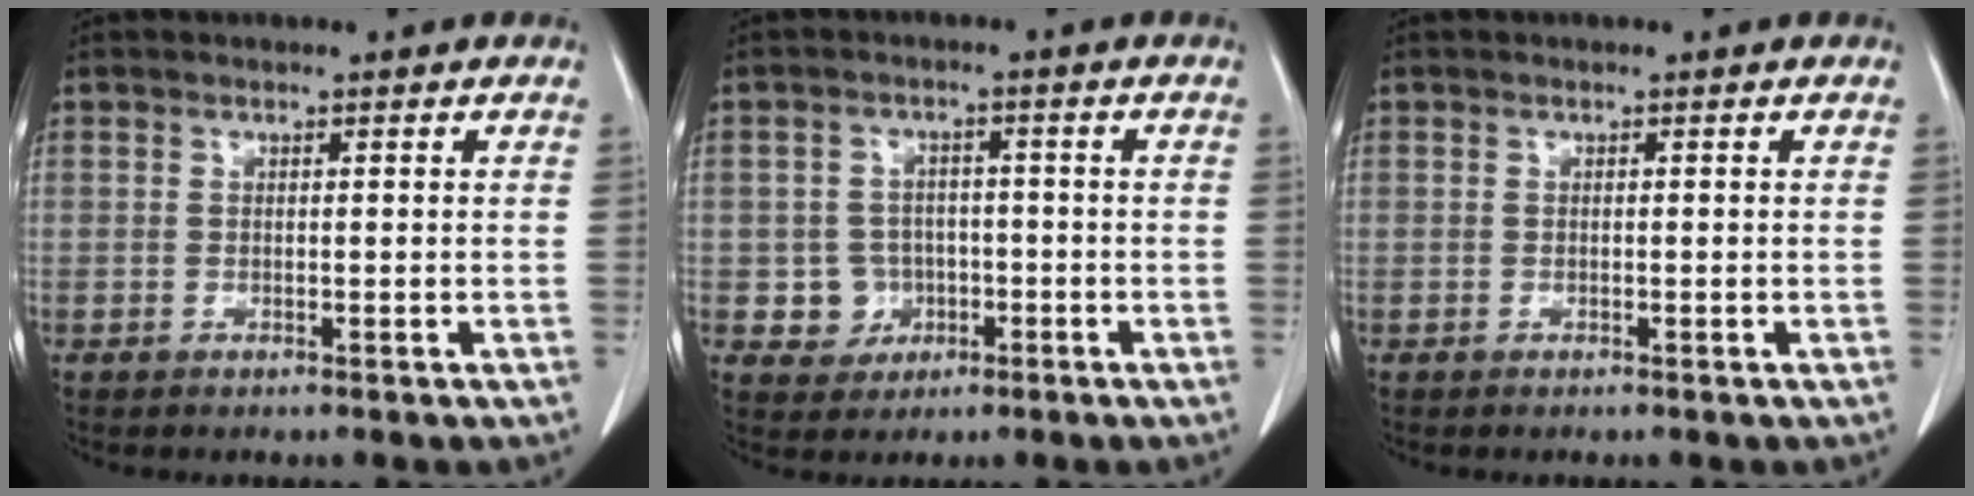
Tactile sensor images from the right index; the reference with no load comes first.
{"total": 4.6, "force": [-1.0, 4.4, 0.5], "torque": [0.007, 0.012, -0.007]}
{"total": 0.0}